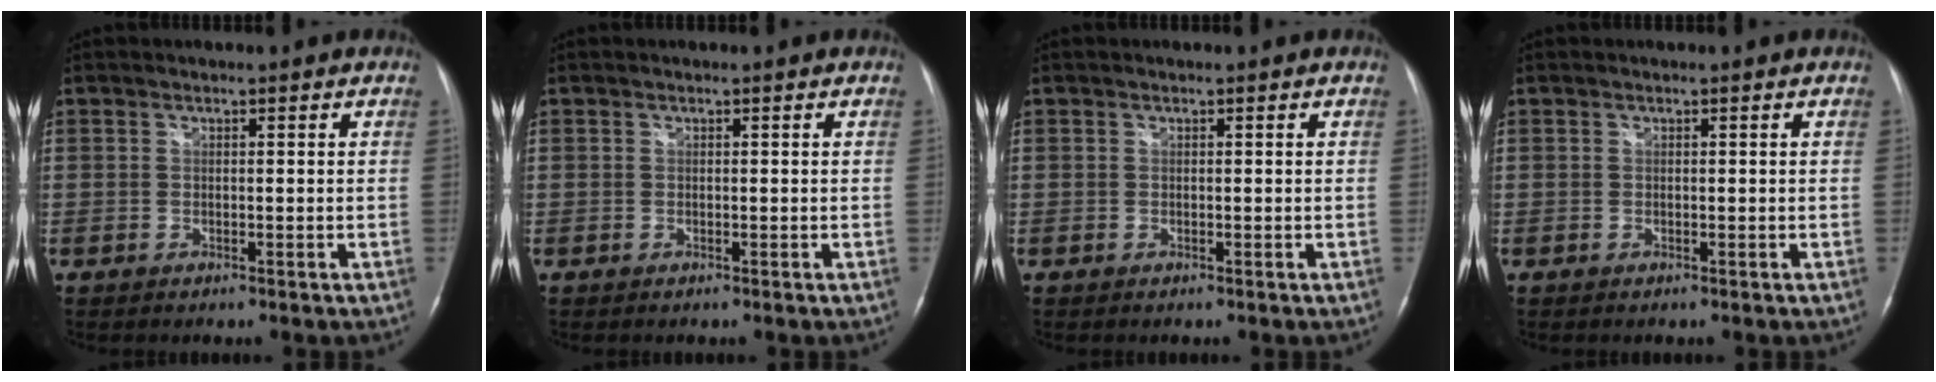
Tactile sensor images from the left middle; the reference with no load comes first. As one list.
[{"total": 0.0}, {"total": 0.0}, {"total": 0.0}]